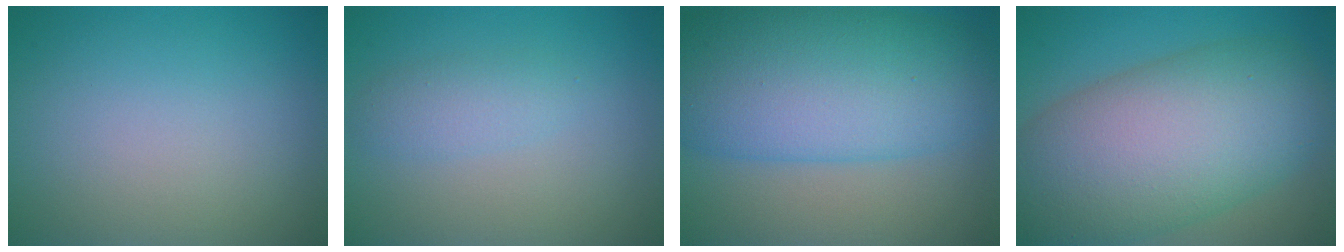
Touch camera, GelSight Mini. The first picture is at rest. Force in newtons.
{"total": 2.0, "press": 2.0, "slide": 0.1}
{"total": 12.1, "press": 12.1, "slide": 0.3}
{"total": 13.2, "press": 13.2, "slide": 0.8}